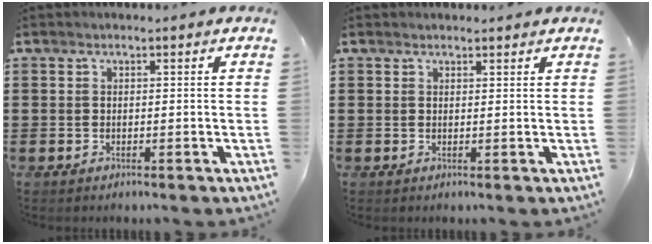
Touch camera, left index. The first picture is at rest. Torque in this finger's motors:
{"motor_torque": [1.04, -1.10, -0.06, -0.01]}